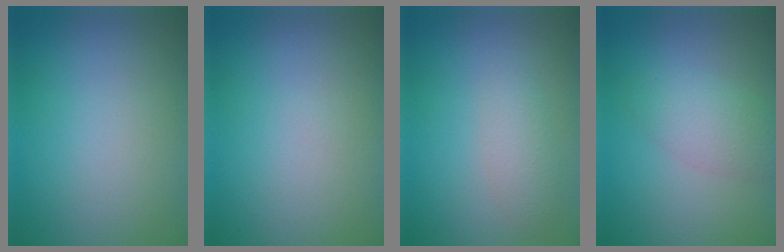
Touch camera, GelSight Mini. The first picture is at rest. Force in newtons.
{"total": 0.0}
{"total": 2.0, "press": 2.0, "slide": 0.1}
{"total": 2.9, "press": 2.9, "slide": 0.1}